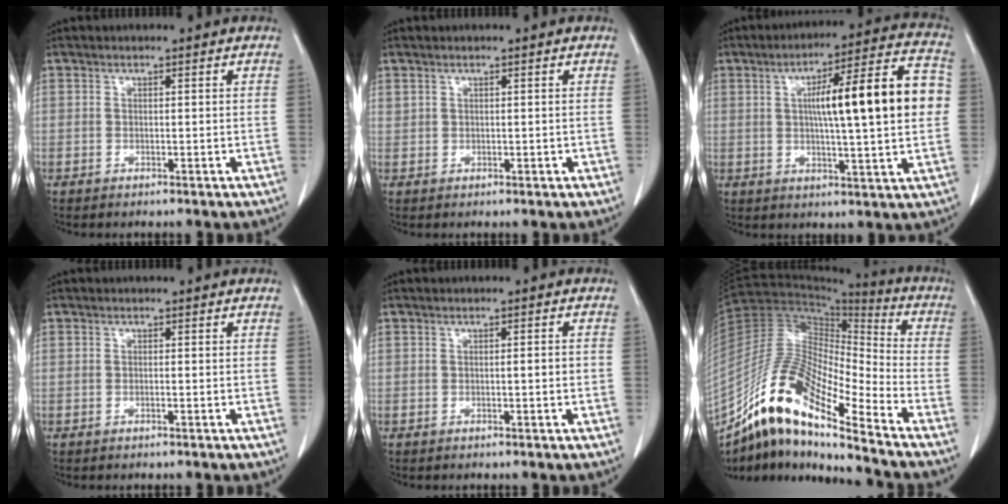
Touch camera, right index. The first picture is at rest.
{"total": 0.8, "force": [0.4, 0.6, 0.4], "torque": [-0.010, 0.007, 0.015]}
{"total": 16.7, "force": [1.7, 1.6, 16.5], "torque": [-0.242, 0.029, 0.022]}
{"total": 0.0}
{"total": 1.3, "force": [-0.1, 0.1, 1.3], "torque": [-0.017, 0.000, -0.002]}
{"total": 16.5, "force": [-12.0, 2.3, 11.1], "torque": [-0.213, 0.018, -0.220]}